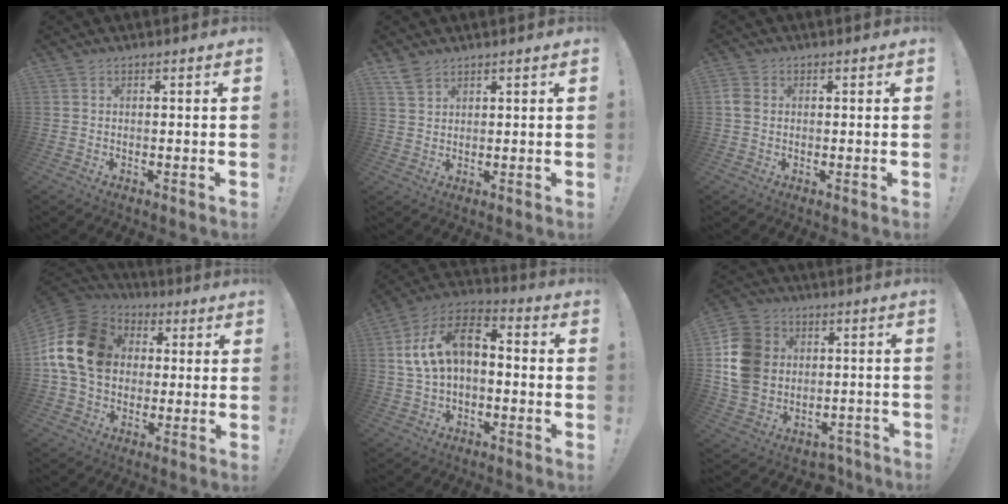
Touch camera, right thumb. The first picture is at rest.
{"total": 3.7, "force": [3.0, 1.6, 1.5], "torque": [-0.020, -0.020, 0.055]}
{"total": 2.9, "force": [0.1, 2.2, 1.9], "torque": [-0.042, 0.006, 0.003]}
{"total": 19.0, "force": [2.8, 14.7, 11.7], "torque": [-0.203, 0.013, 0.060]}
{"total": 13.9, "force": [1.6, 9.2, 10.4], "torque": [-0.195, 0.017, 0.033]}
{"total": 16.4, "force": [-1.3, 14.1, 8.2], "torque": [-0.151, 0.028, -0.002]}